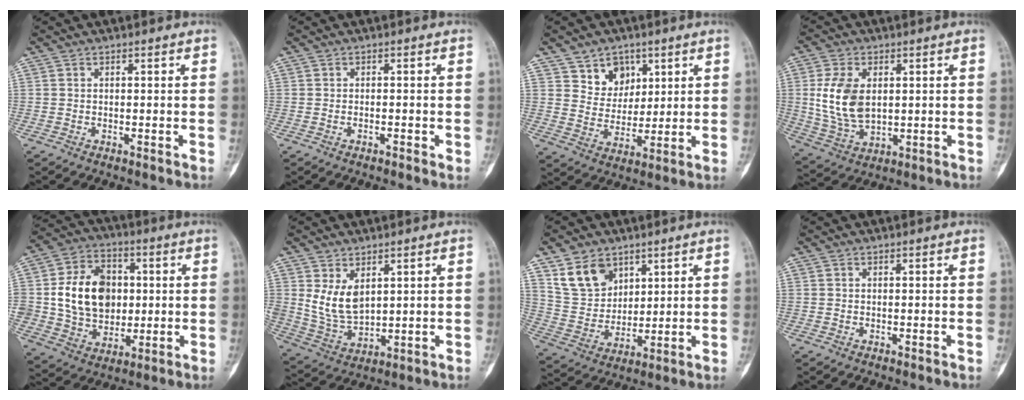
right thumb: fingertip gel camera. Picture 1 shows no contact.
{"total": 1.0, "force": [-0.4, 0.3, 0.8], "torque": [-0.017, 0.005, -0.006]}
{"total": 7.7, "force": [4.3, 6.1, 2.0], "torque": [0.003, -0.026, 0.081]}
{"total": 11.3, "force": [1.6, 7.2, 8.6], "torque": [-0.164, -0.009, 0.043]}
{"total": 16.8, "force": [1.5, 13.0, 10.6], "torque": [-0.148, 0.007, 0.033]}
{"total": 8.3, "force": [3.0, 5.1, 5.9], "torque": [-0.100, -0.023, 0.080]}
{"total": 10.7, "force": [6.2, 7.5, 4.4], "torque": [-0.061, -0.032, 0.132]}
{"total": 0.0}